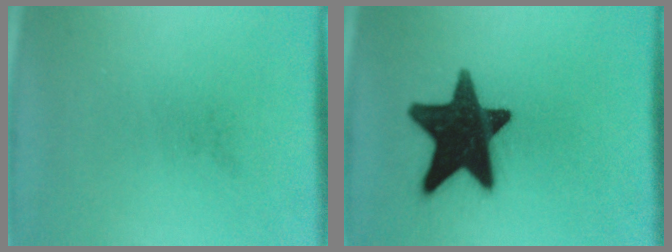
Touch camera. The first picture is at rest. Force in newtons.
{"total": 18.3}